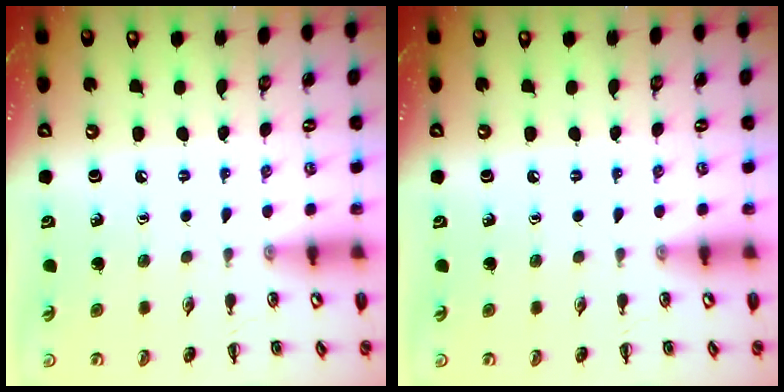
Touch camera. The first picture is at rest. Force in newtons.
{"total": 0.0}